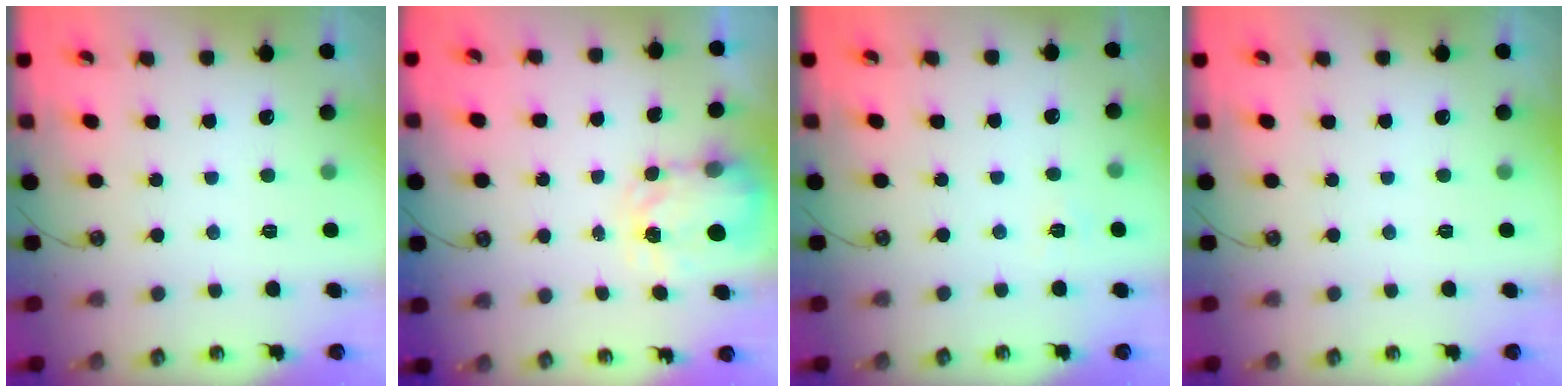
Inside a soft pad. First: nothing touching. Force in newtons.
{"total": 3.8, "press": 3.7, "slide": 0.5}
{"total": 2.3, "press": 2.3, "slide": 0.3}
{"total": 0.0}